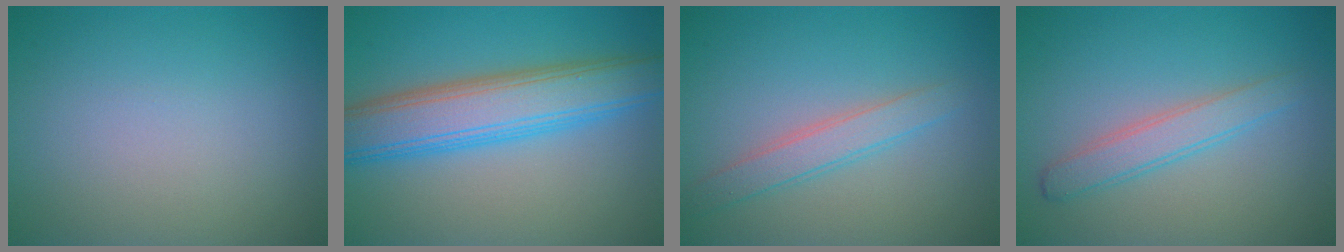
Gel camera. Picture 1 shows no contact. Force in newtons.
{"total": 7.5, "press": 7.5, "slide": 0.4}
{"total": 2.4, "press": 2.4, "slide": 0.0}
{"total": 2.6, "press": 2.6, "slide": 0.2}